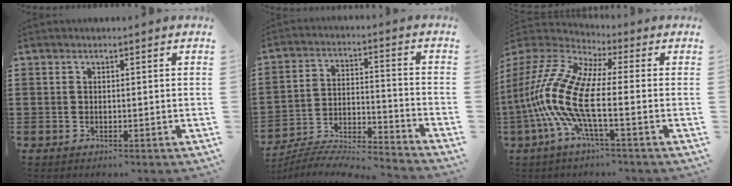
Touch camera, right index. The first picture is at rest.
{"total": 6.7, "force": [-6.5, 0.2, 1.6], "torque": [-0.037, -0.003, -0.134]}
{"total": 12.2, "force": [-3.1, 3.7, 11.2], "torque": [-0.285, -0.022, -0.074]}